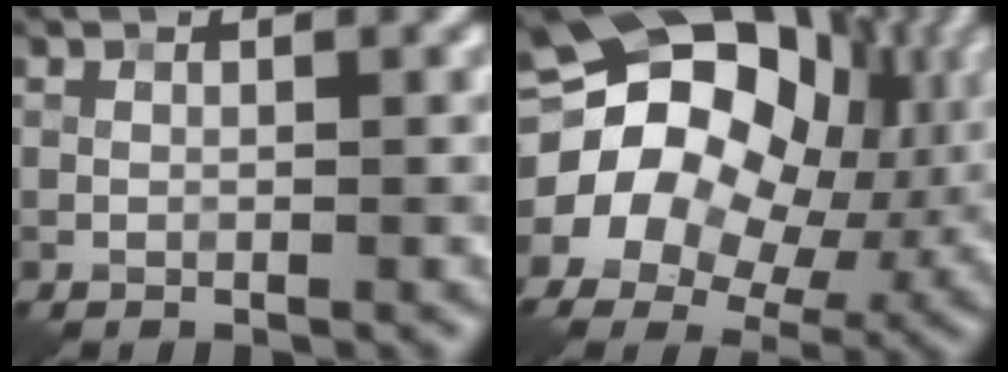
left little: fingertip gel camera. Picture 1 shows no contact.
{"total": 19.5, "force": [2.1, 15.3, 11.9], "torque": [-0.199, 0.019, 0.030]}